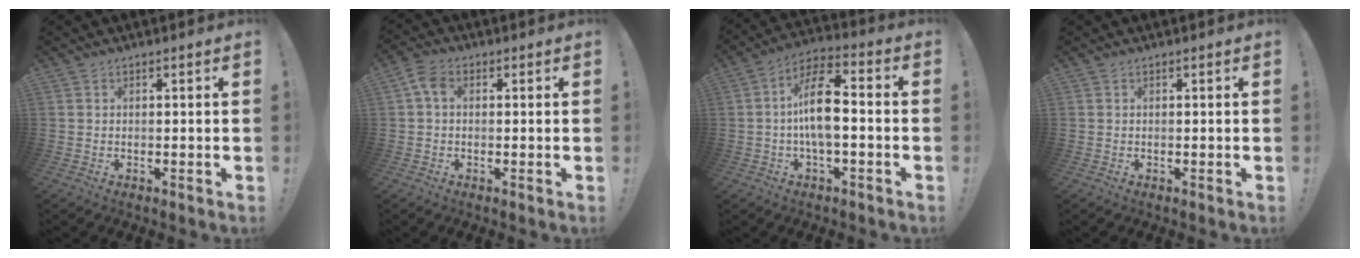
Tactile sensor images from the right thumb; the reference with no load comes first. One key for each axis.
{"total": 4.6, "fx": 0.8, "fy": 2.9, "fz": 3.5, "tx": -0.073, "ty": 0.007, "tz": 0.017}
{"total": 13.3, "fx": -0.5, "fy": 5.8, "fz": 11.9, "tx": -0.208, "ty": 0.013, "tz": -0.014}
{"total": 0.0}